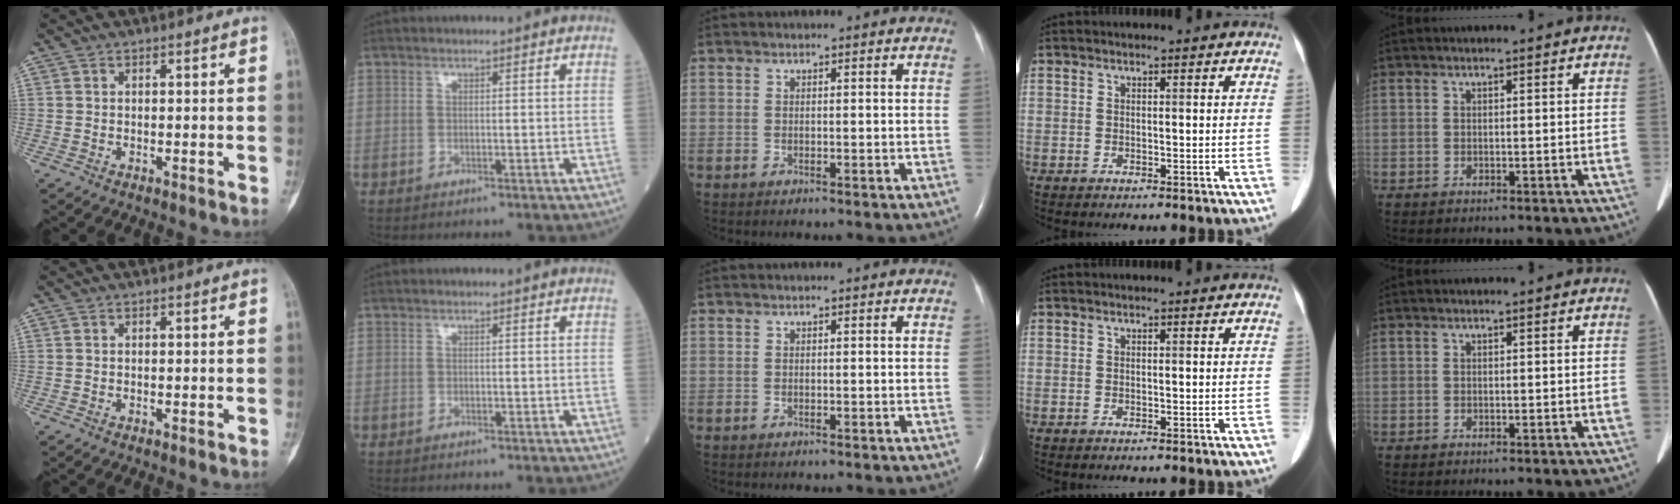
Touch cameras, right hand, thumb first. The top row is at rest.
{}